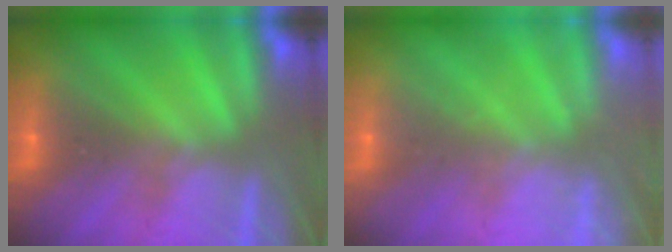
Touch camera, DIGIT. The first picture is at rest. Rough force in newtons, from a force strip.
{"total": 2.4}